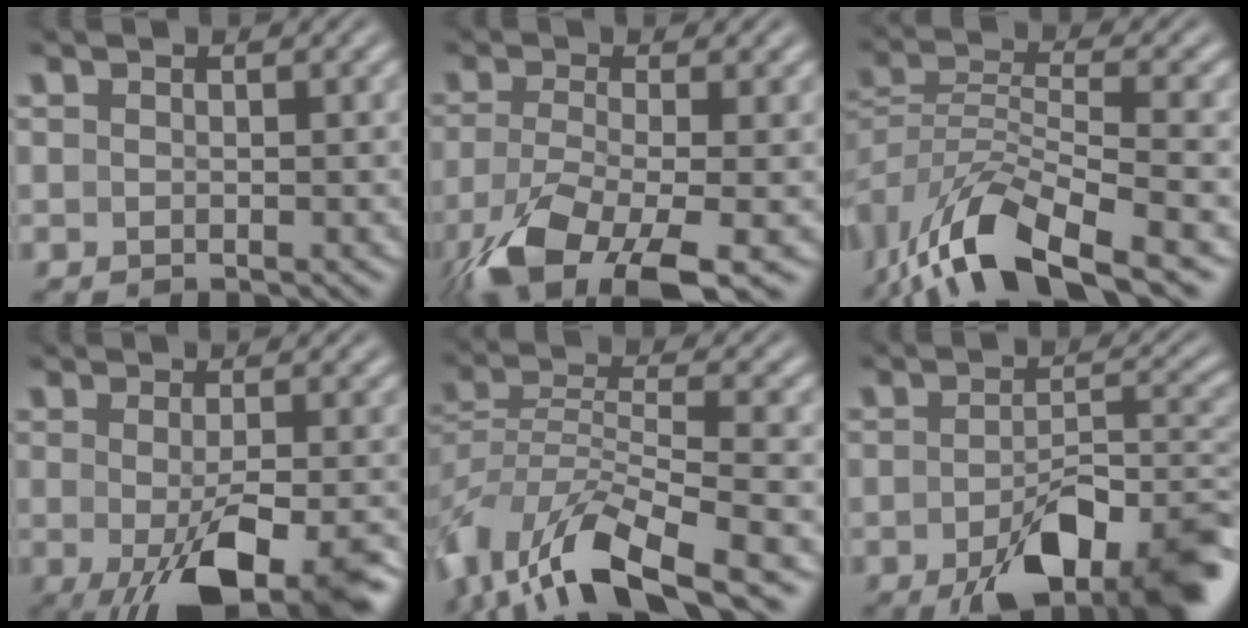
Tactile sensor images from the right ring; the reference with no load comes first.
{"total": 7.0, "force": [-3.5, 3.1, 5.2], "torque": [-0.108, -0.041, -0.036]}
{"total": 8.3, "force": [-4.6, 3.7, 5.8], "torque": [-0.134, -0.035, -0.055]}
{"total": 7.5, "force": [-3.1, 2.3, 6.4], "torque": [-0.109, -0.033, -0.028]}
{"total": 9.0, "force": [-4.3, 4.9, 6.2], "torque": [-0.149, -0.041, -0.049]}
{"total": 9.6, "force": [-4.9, 3.4, 7.5], "torque": [-0.107, -0.014, -0.074]}